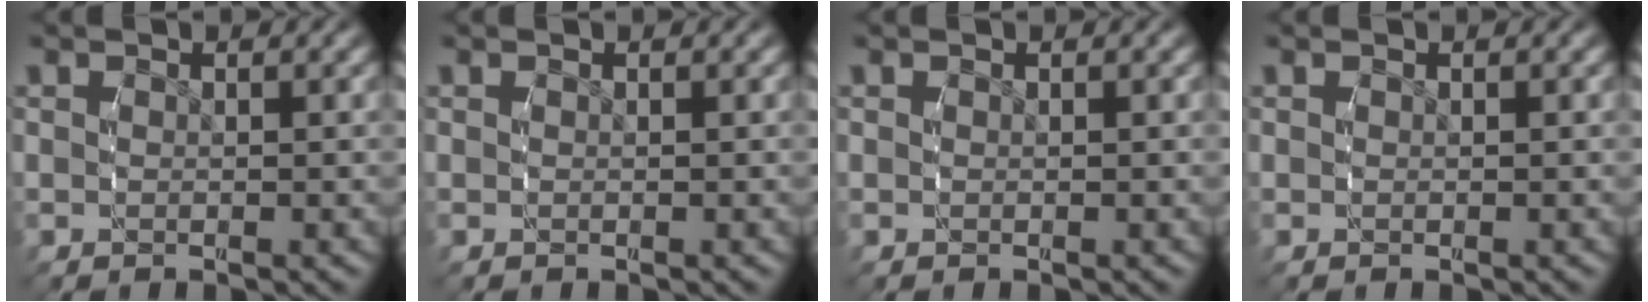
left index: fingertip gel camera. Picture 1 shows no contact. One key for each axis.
{"total": 0.0}
{"total": 0.0}
{"total": 0.0}